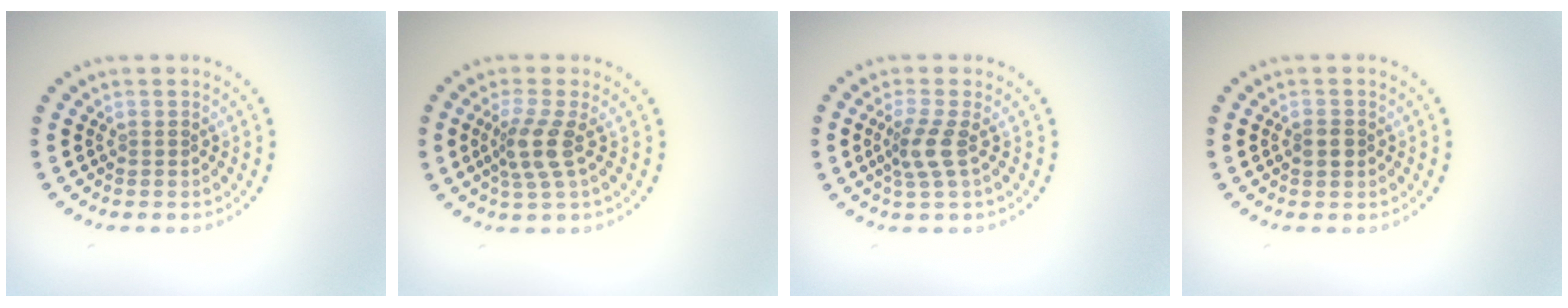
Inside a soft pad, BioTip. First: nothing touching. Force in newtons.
{"total": 3.0, "press": 2.3, "slide": 1.9}
{"total": 2.5, "press": 1.8, "slide": 1.7}
{"total": 1.7, "press": 1.7, "slide": 0.2}